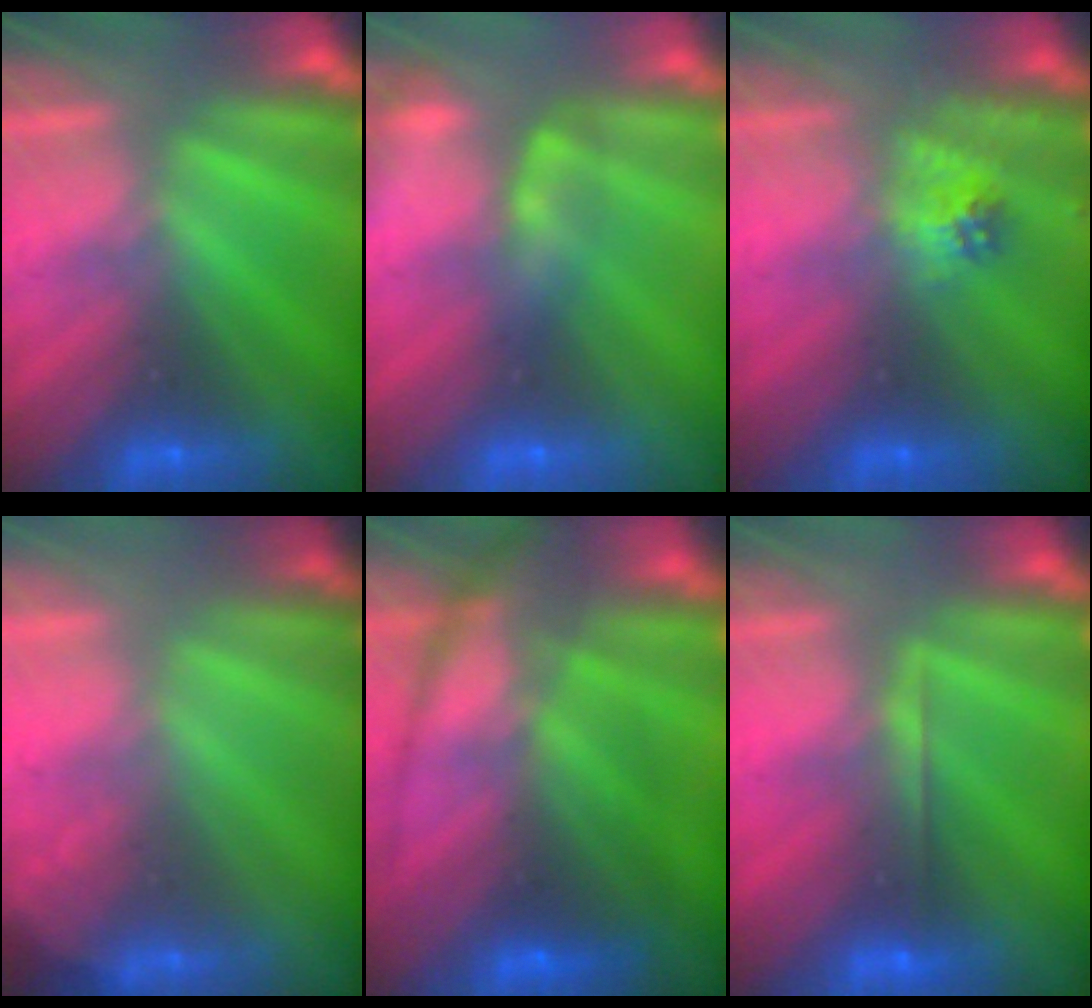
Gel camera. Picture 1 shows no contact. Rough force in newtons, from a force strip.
{"total": 2.4}
{"total": 2.2}
{"total": 1.9}
{"total": 7.2}
{"total": 2.7}